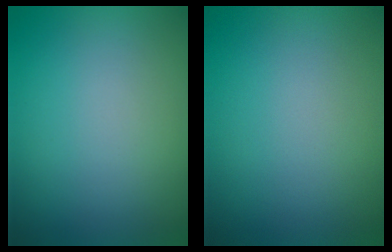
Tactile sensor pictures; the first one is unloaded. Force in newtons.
{"total": 0.0}